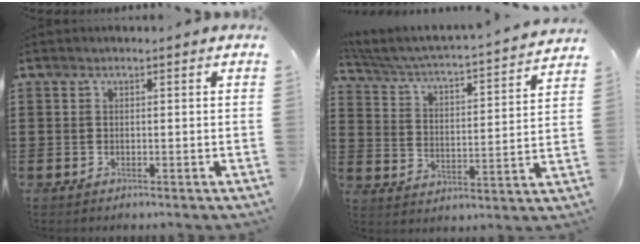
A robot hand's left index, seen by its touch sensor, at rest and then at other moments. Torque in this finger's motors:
{"motor_torque": [2.14, 0.00, -0.18, 0.03]}